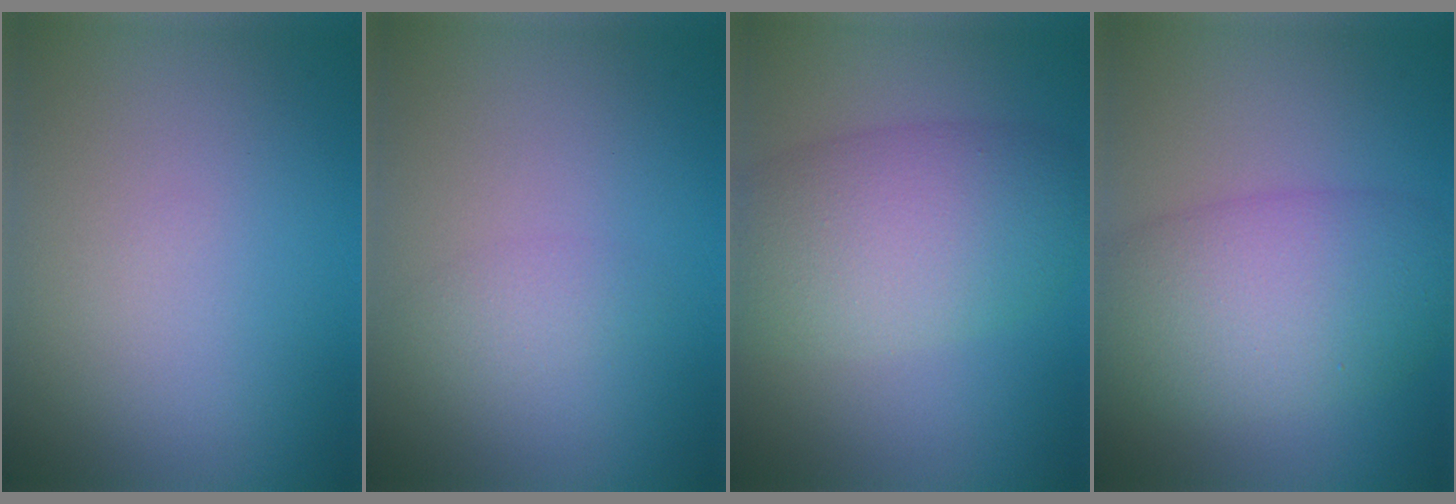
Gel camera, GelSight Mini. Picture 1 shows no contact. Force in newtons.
{"total": 1.2, "press": 1.2, "slide": 0.1}
{"total": 7.6, "press": 7.6, "slide": 0.3}
{"total": 7.8, "press": 7.7, "slide": 0.4}